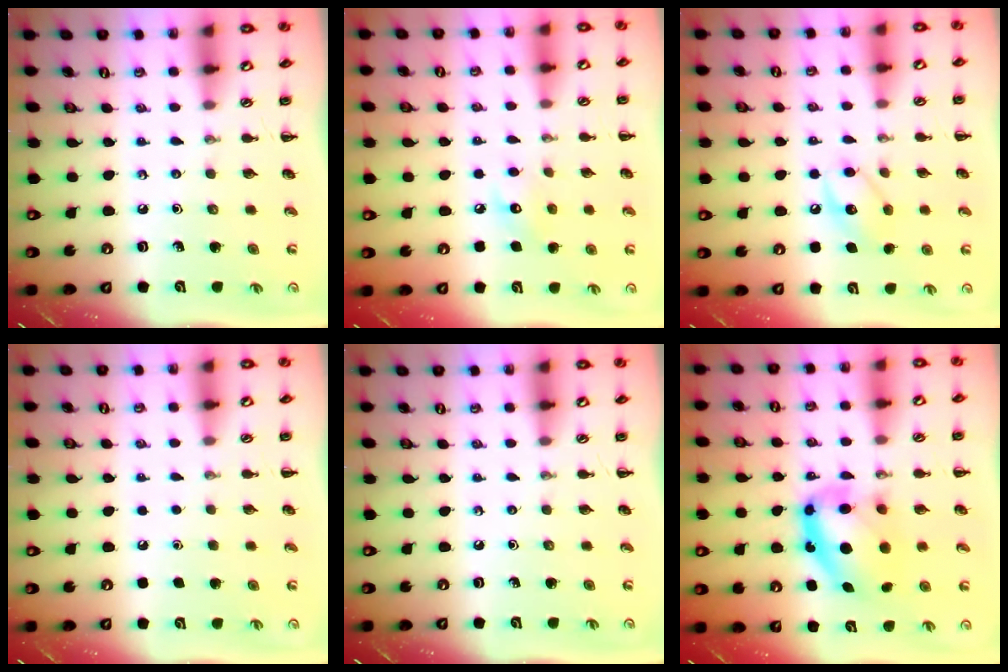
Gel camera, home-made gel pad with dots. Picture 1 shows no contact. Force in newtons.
{"total": 6.9, "press": 6.8, "slide": 1.4}
{"total": 9.3, "press": 9.2, "slide": 0.8}
{"total": 1.6, "press": 1.6, "slide": 0.1}
{"total": 0.0}
{"total": 11.8, "press": 11.4, "slide": 2.9}